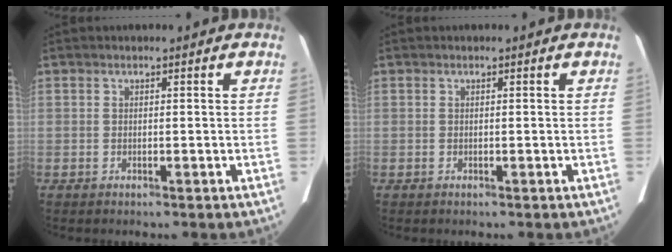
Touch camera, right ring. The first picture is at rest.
{"total": 0.0}